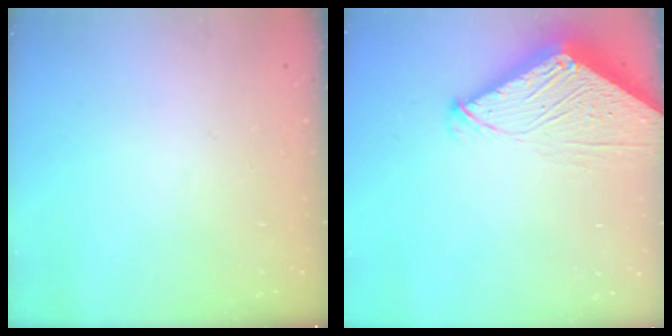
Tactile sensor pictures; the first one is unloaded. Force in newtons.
{"total": 7.1, "press": 7.1, "slide": 0.8}